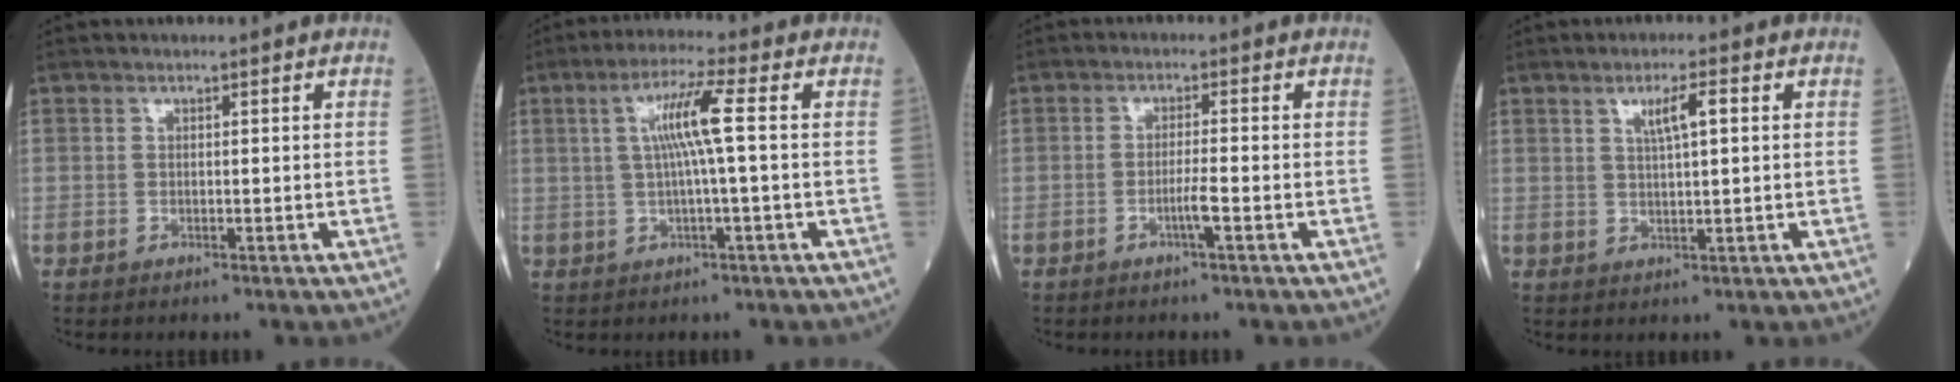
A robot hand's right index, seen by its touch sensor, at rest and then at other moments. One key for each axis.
{"total": 6.6, "fx": 0.9, "fy": -0.8, "fz": 6.5, "tx": -0.124, "ty": 0.009, "tz": 0.018}
{"total": 2.6, "fx": -1.2, "fy": -0.3, "fz": 2.3, "tx": -0.043, "ty": -0.002, "tz": -0.024}
{"total": 3.7, "fx": 1.4, "fy": 0.3, "fz": 3.4, "tx": -0.061, "ty": 0.002, "tz": 0.025}